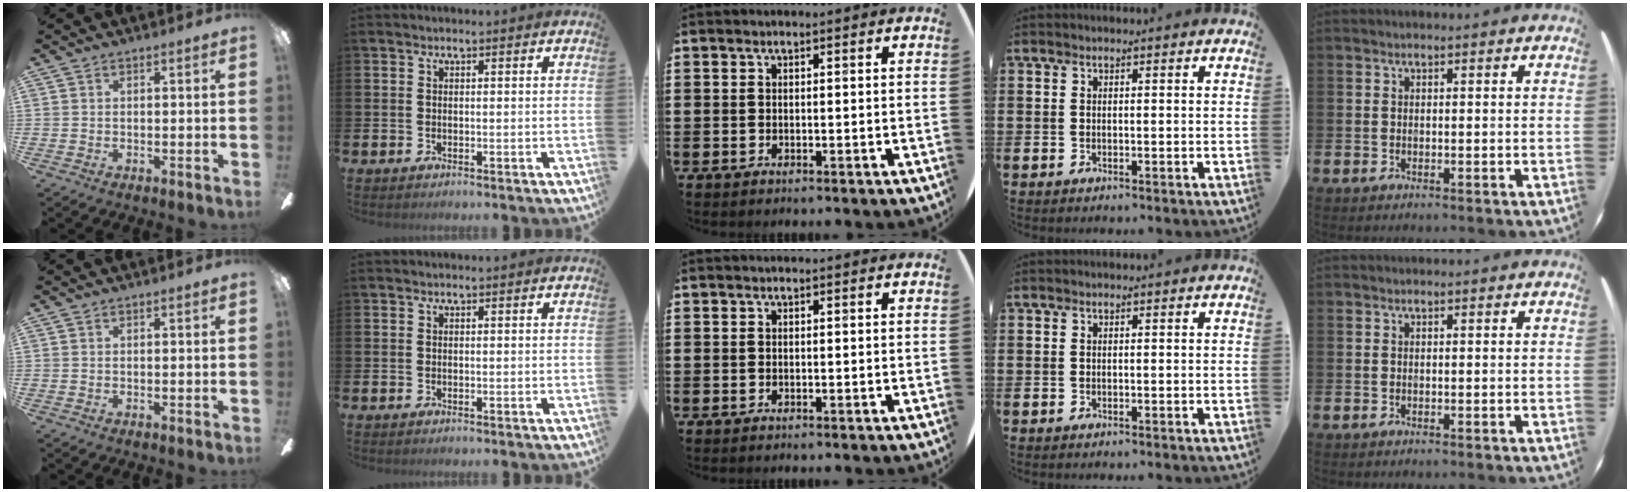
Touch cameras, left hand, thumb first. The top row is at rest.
{}